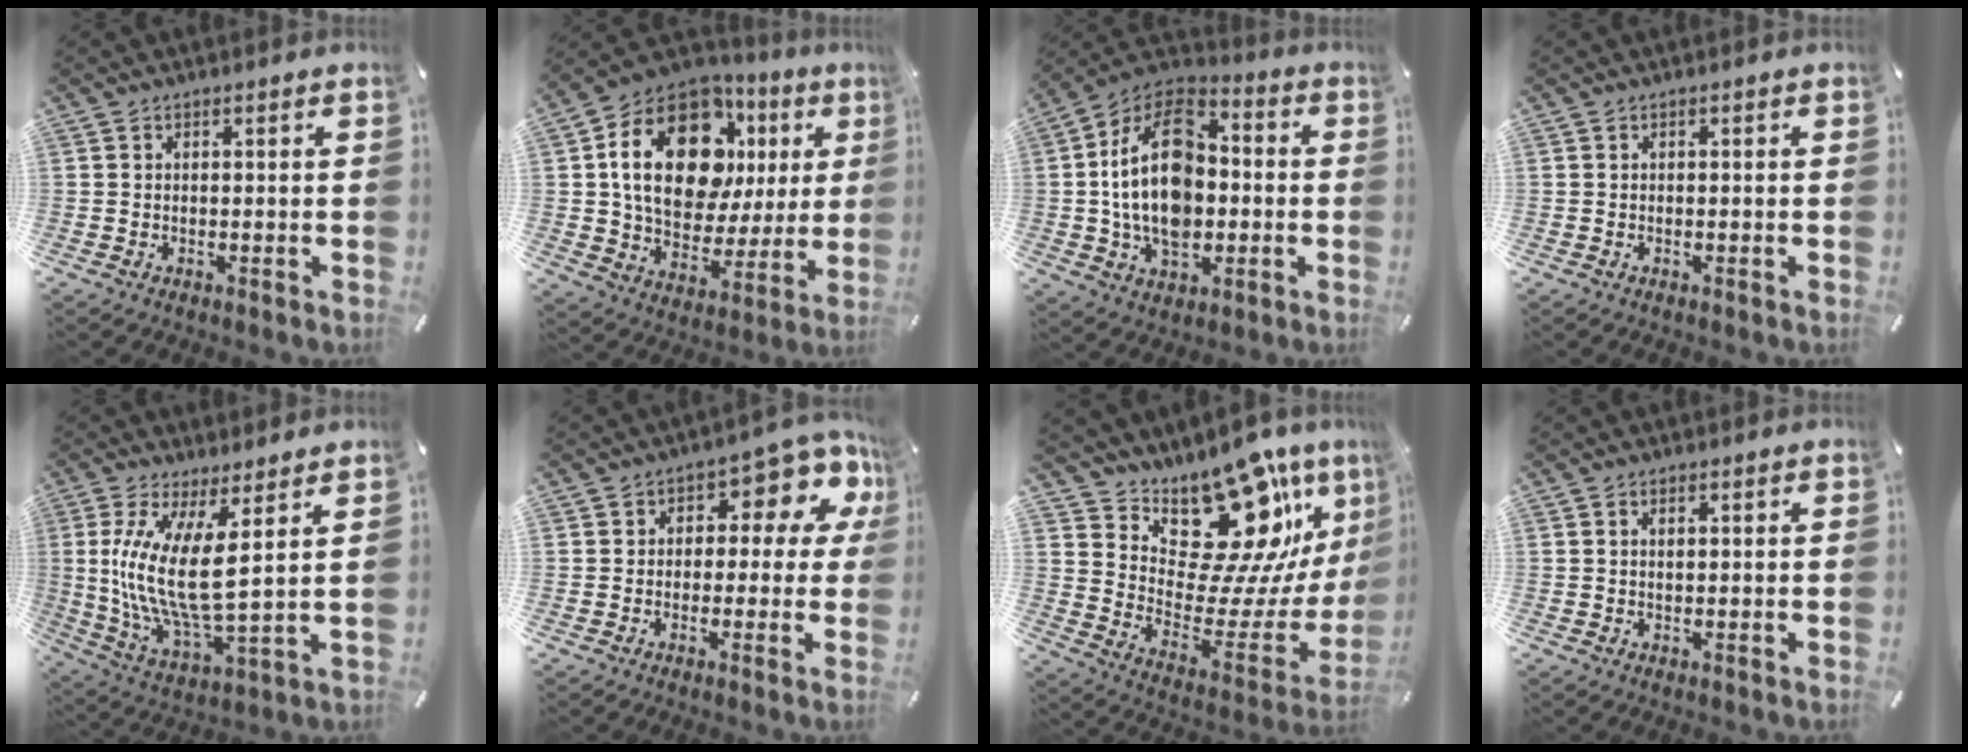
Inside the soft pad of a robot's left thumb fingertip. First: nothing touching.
{"total": 21.5, "force": [7.7, 14.3, 14.1], "torque": [-0.231, -0.026, 0.137]}
{"total": 19.8, "force": [-1.0, 13.5, 14.4], "torque": [-0.291, 0.013, -0.024]}
{"total": 0.0}
{"total": 13.9, "force": [3.6, 4.2, 12.7], "torque": [-0.286, -0.025, 0.064]}
{"total": 10.4, "force": [3.1, 6.1, 7.8], "torque": [-0.092, -0.022, 0.051]}
{"total": 20.3, "force": [14.9, 9.5, 9.9], "torque": [-0.115, -0.142, 0.251]}
{"total": 1.0, "force": [0.4, 0.5, 0.8], "torque": [-0.017, 0.002, 0.006]}